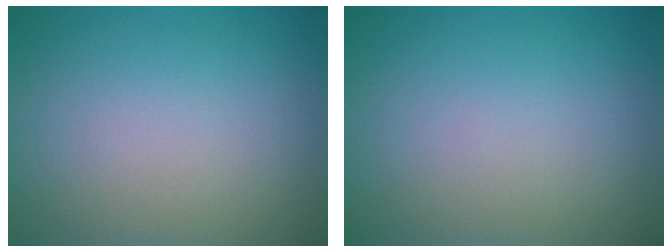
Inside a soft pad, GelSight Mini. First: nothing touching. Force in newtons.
{"total": 0.0}